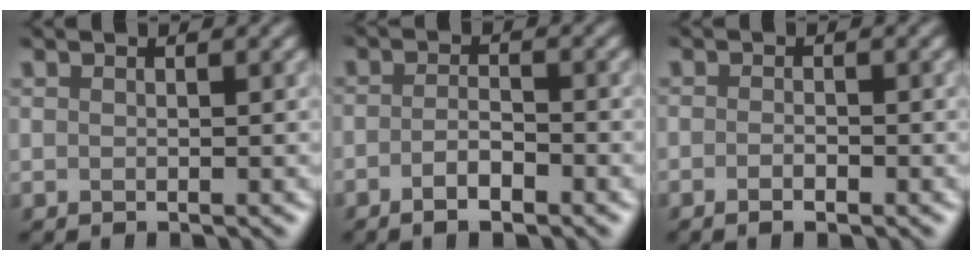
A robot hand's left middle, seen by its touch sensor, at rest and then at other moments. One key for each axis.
{"total": 1.8, "fx": -1.5, "fy": 0.3, "fz": 1.0, "tx": -0.028, "ty": 0.008, "tz": -0.027}
{"total": 0.9, "fx": -0.8, "fy": 0.1, "fz": 0.3, "tx": -0.006, "ty": 0.004, "tz": -0.010}